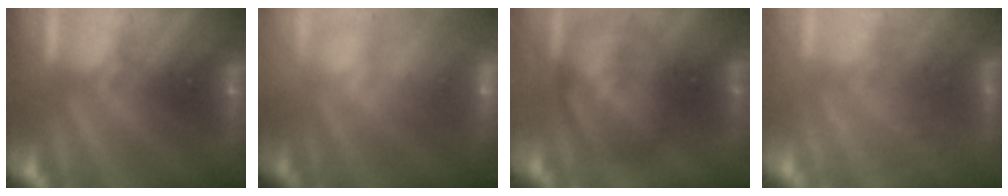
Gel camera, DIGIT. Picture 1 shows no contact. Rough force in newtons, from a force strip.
{"total": 9.6}
{"total": 5.9}
{"total": 2.8}